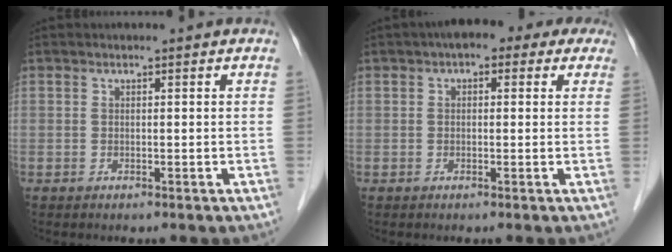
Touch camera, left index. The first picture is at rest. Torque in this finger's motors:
{"motor_torque": [1.03, -1.11, 0.35, 0.03]}